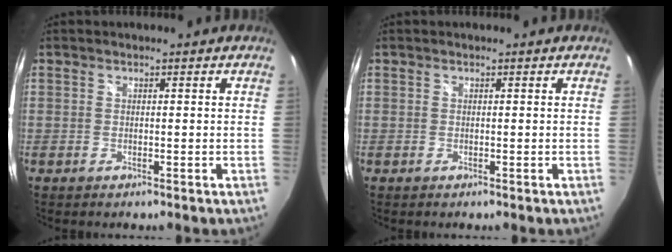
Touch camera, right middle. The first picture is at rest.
{"total": 0.0}